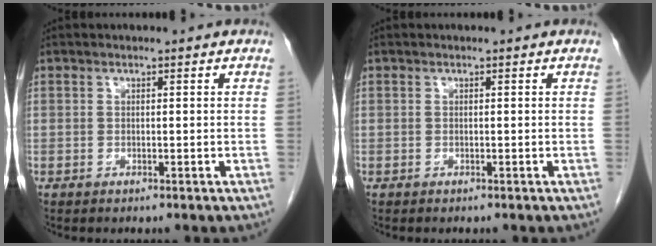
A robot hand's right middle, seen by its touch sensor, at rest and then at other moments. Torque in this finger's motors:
{"motor_torque": [-0.43, -0.06, -0.04, -0.01]}